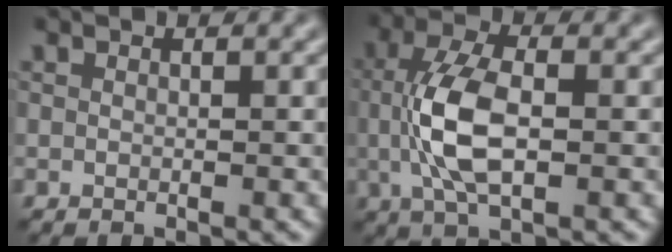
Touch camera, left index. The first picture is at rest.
{"total": 6.2, "force": [-0.5, 2.7, 5.5], "torque": [-0.120, 0.005, -0.011]}